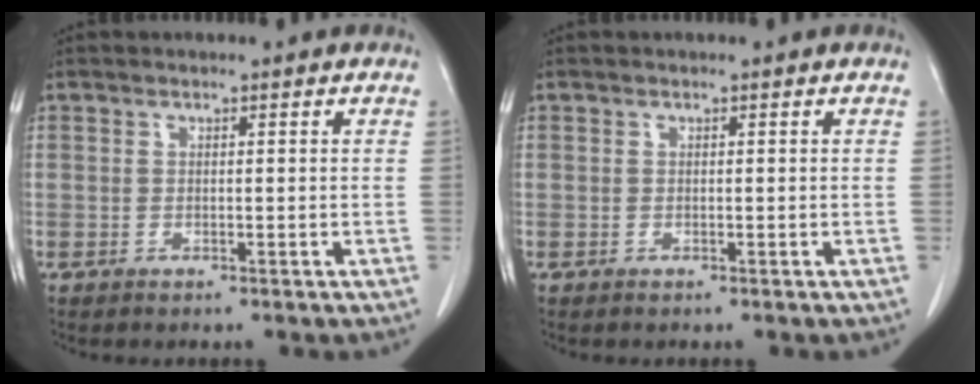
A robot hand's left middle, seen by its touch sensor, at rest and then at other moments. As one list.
[{"total": 0.0}]